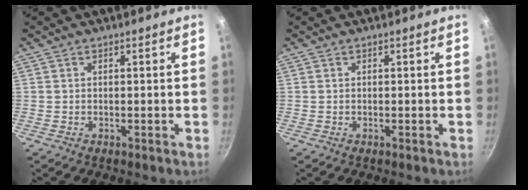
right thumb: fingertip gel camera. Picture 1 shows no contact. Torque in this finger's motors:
{"motor_torque": [-0.46, -0.45, 0.48, -0.01, 0.00]}